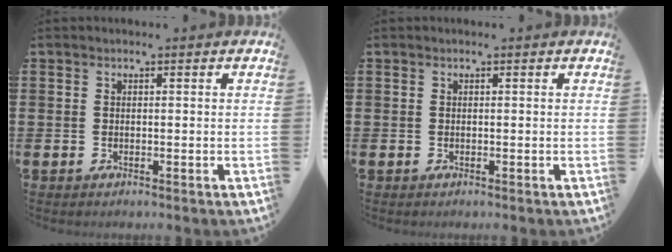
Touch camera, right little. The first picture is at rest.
{"total": 0.0}